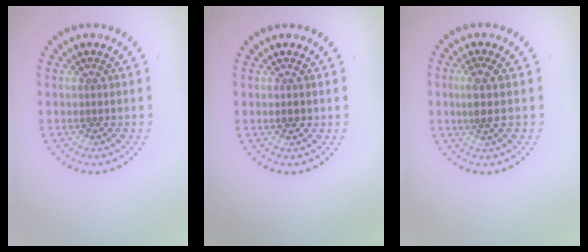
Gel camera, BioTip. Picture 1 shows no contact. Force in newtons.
{"total": 0.8, "press": 0.8, "slide": 0.1}
{"total": 2.0, "press": 1.7, "slide": 1.1}